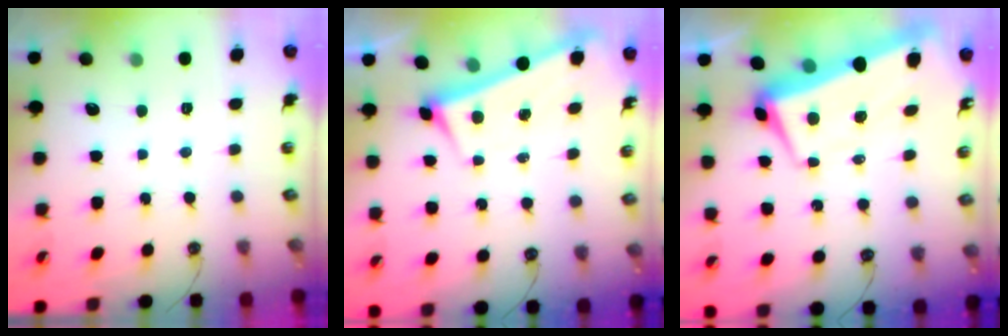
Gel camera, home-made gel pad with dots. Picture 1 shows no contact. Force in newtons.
{"total": 2.8, "press": 2.8, "slide": 0.2}
{"total": 2.8, "press": 2.3, "slide": 1.6}